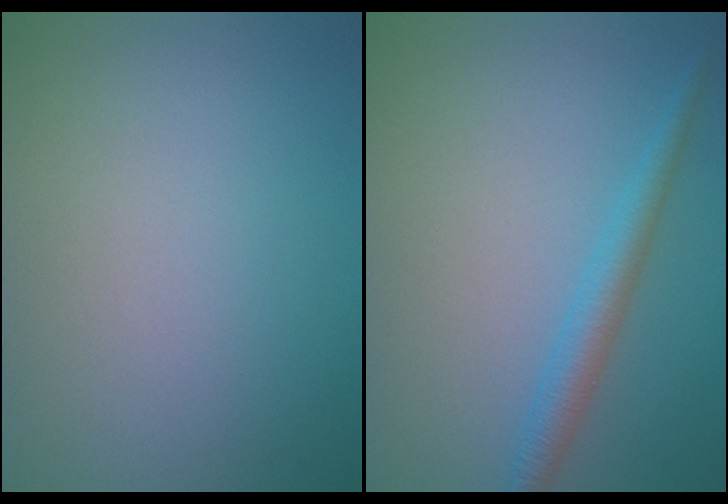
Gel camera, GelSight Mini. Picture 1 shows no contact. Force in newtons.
{"total": 2.5, "press": 2.5, "slide": 0.1}